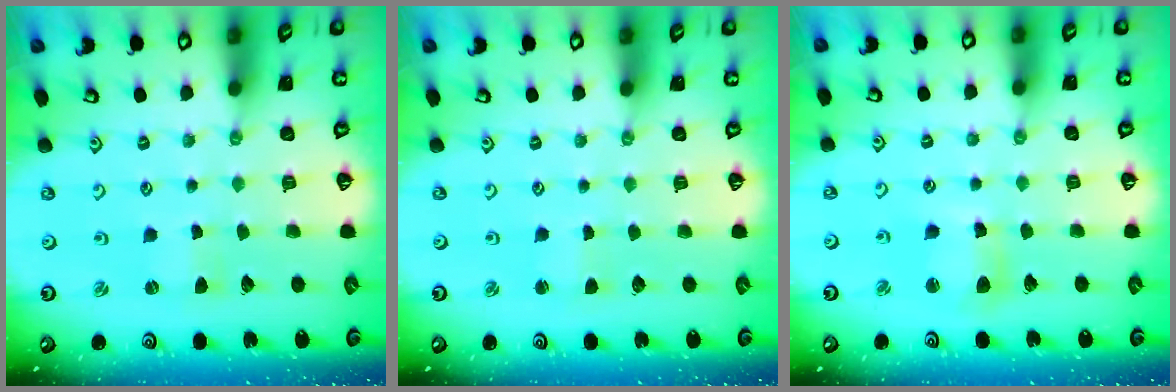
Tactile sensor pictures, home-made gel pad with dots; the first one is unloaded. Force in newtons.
{"total": 1.4, "press": 1.3, "slide": 0.3}
{"total": 8.0, "press": 7.9, "slide": 1.2}